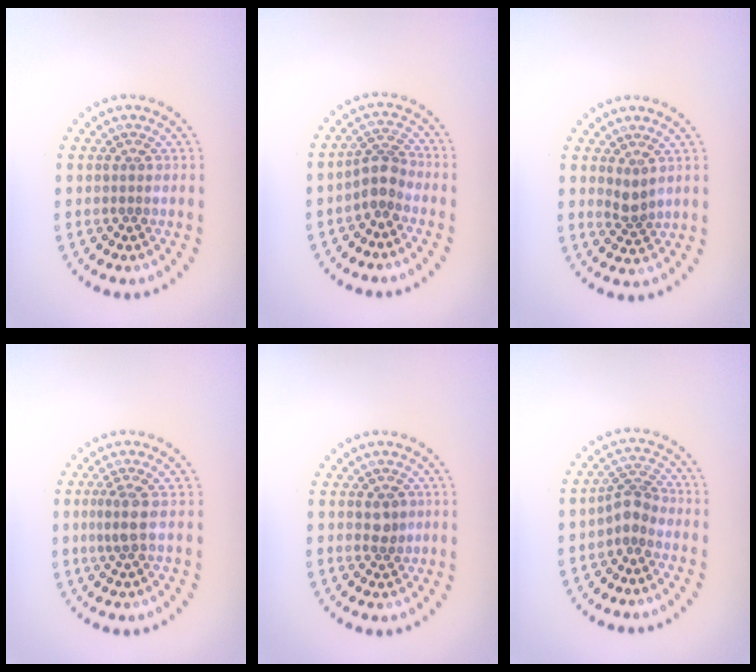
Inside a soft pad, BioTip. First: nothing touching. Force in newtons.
{"total": 2.6, "press": 2.0, "slide": 1.6}
{"total": 1.5, "press": 1.2, "slide": 0.9}
{"total": 1.9, "press": 1.6, "slide": 1.1}
{"total": 1.6, "press": 1.6, "slide": 0.5}
{"total": 2.4, "press": 1.8, "slide": 1.6}